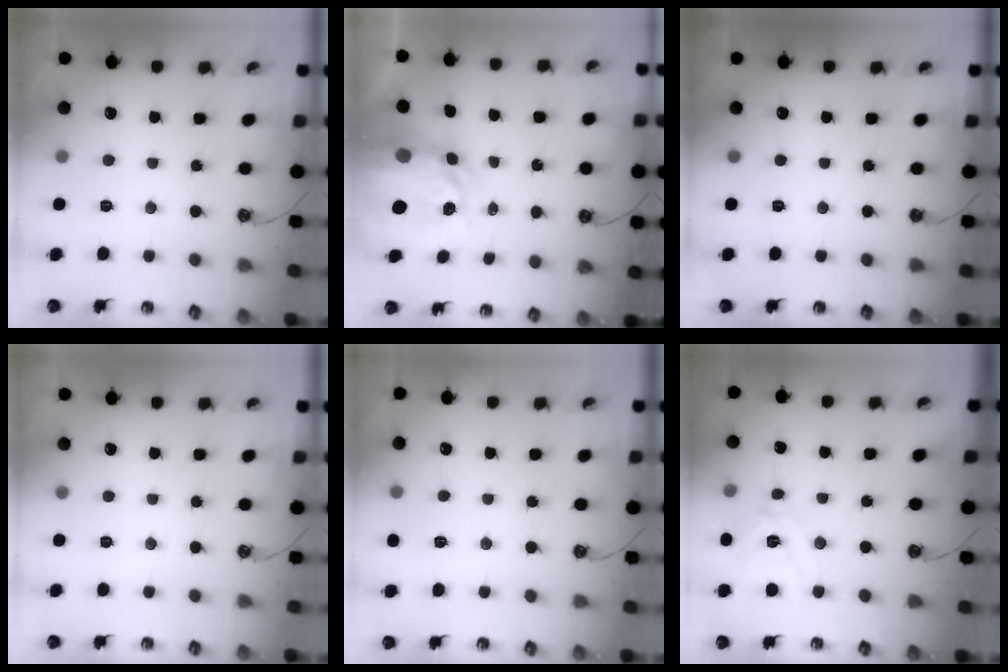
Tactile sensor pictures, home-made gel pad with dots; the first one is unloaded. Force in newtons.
{"total": 6.4, "press": 6.4, "slide": 0.6}
{"total": 0.0}
{"total": 0.0}
{"total": 3.9, "press": 3.9, "slide": 0.5}
{"total": 13.2, "press": 13.0, "slide": 2.1}